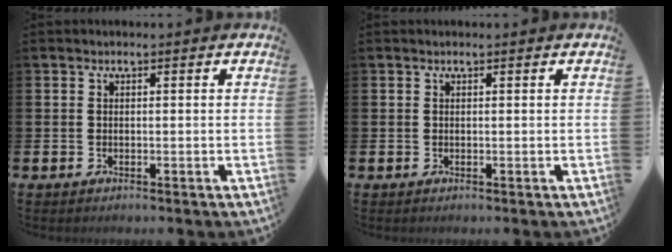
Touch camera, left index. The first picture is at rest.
{"total": 0.0}